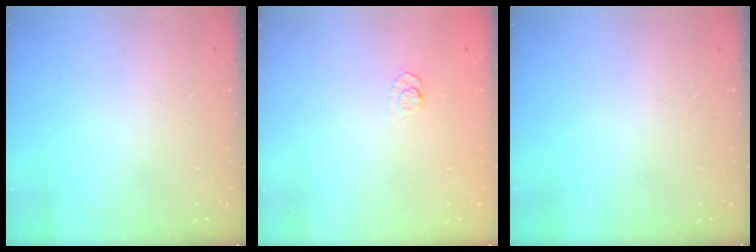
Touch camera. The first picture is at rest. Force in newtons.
{"total": 4.6, "press": 4.4, "slide": 1.3}
{"total": 0.0}